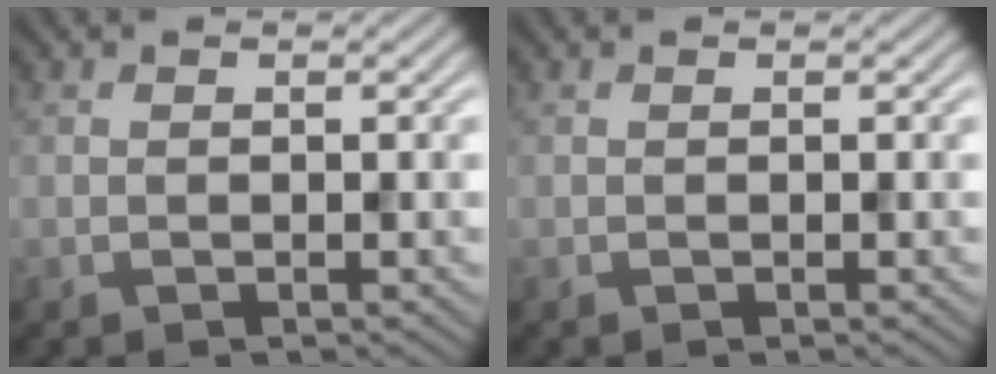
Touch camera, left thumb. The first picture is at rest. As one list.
[{"total": 0.0}]